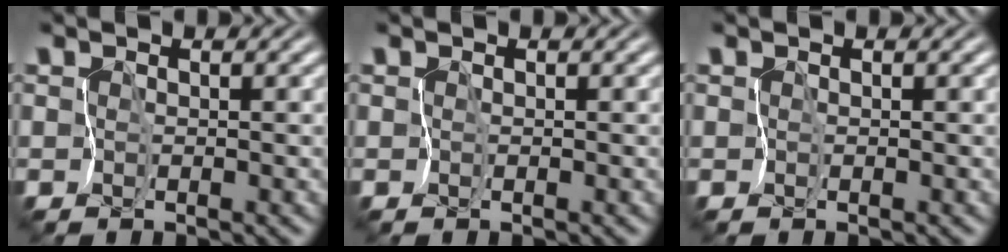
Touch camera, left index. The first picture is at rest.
{"total": 0.0}
{"total": 0.0}